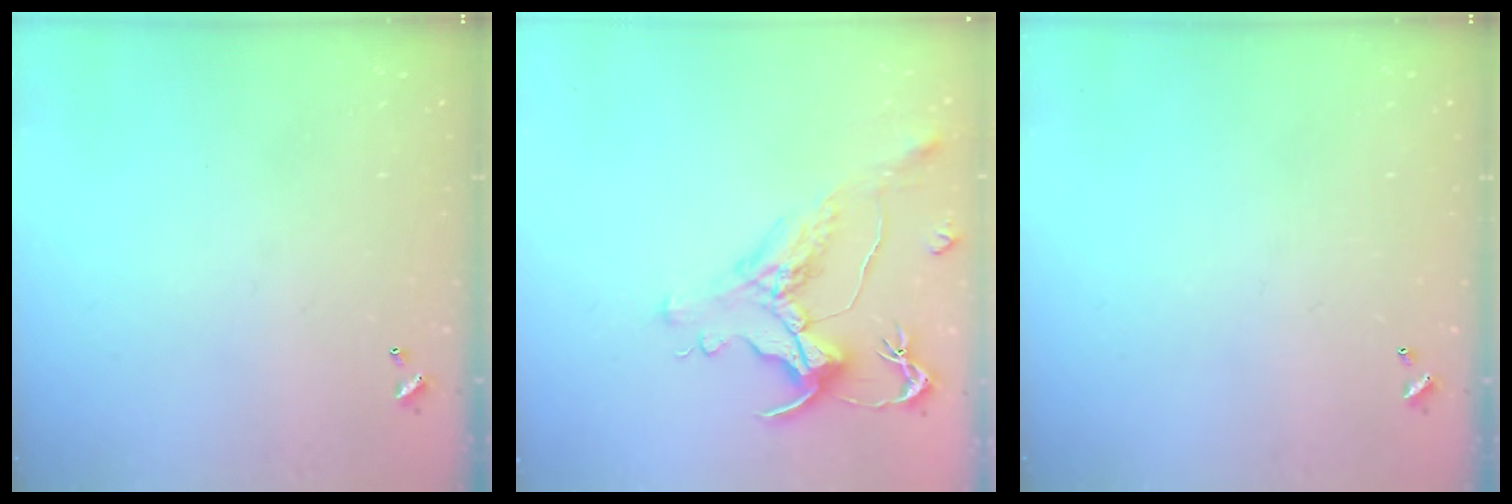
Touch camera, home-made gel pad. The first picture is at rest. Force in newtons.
{"total": 1.6, "press": 1.0, "slide": 1.3}
{"total": 0.0}